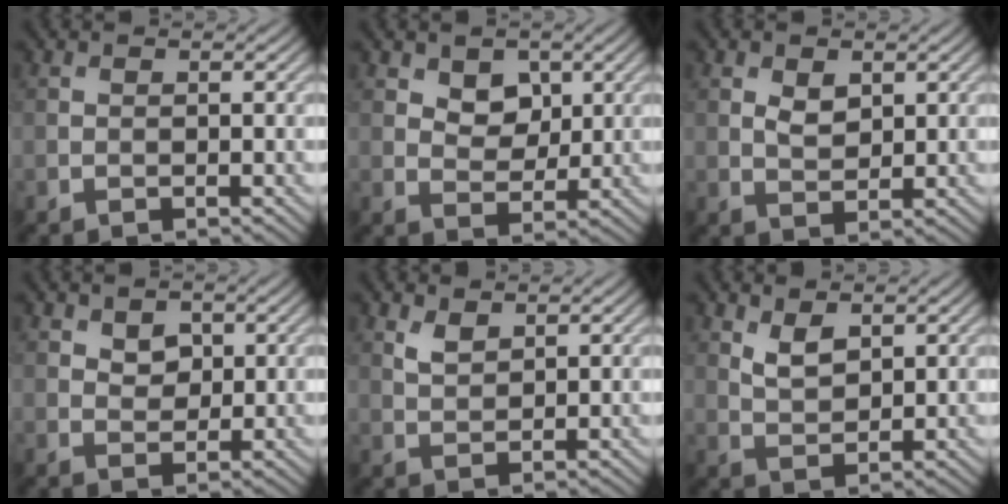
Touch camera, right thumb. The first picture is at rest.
{"total": 4.1, "force": [2.0, 2.8, 2.3], "torque": [-0.042, -0.015, 0.029]}
{"total": 2.6, "force": [1.1, 1.6, 1.8], "torque": [-0.037, -0.005, 0.024]}
{"total": 2.6, "force": [1.2, 1.8, 1.4], "torque": [-0.027, -0.004, 0.019]}
{"total": 2.2, "force": [1.6, 1.0, 1.2], "torque": [-0.030, -0.003, 0.036]}
{"total": 3.1, "force": [1.8, 1.5, 2.1], "torque": [-0.048, -0.006, 0.041]}